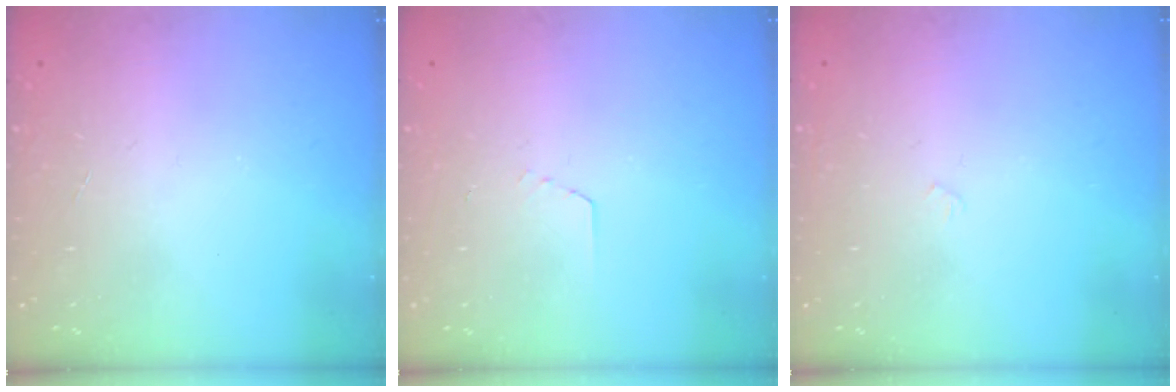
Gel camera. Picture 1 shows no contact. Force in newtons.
{"total": 2.9, "press": 2.9, "slide": 0.2}
{"total": 2.8, "press": 2.8, "slide": 0.5}